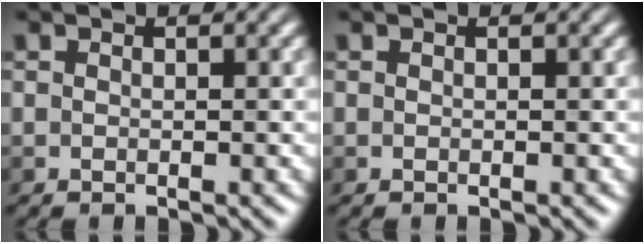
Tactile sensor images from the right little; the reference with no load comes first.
{"total": 0.0}